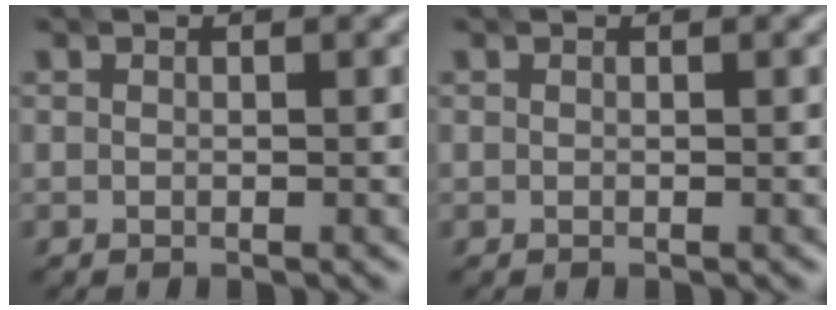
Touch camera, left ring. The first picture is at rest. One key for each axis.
{"total": 0.0}